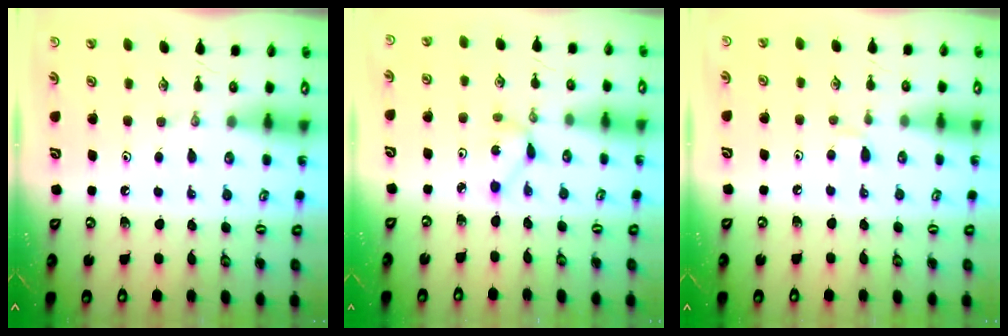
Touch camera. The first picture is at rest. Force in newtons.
{"total": 1.6, "press": 1.6, "slide": 0.2}
{"total": 2.9, "press": 2.8, "slide": 0.5}